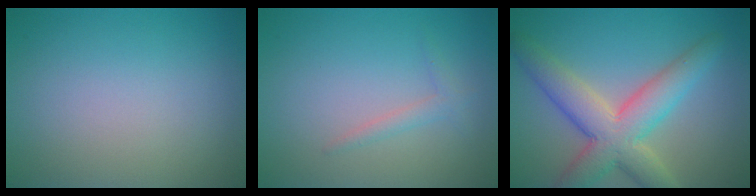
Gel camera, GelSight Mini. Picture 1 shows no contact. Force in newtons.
{"total": 1.3, "press": 1.3, "slide": 0.1}
{"total": 7.2, "press": 7.2, "slide": 0.5}